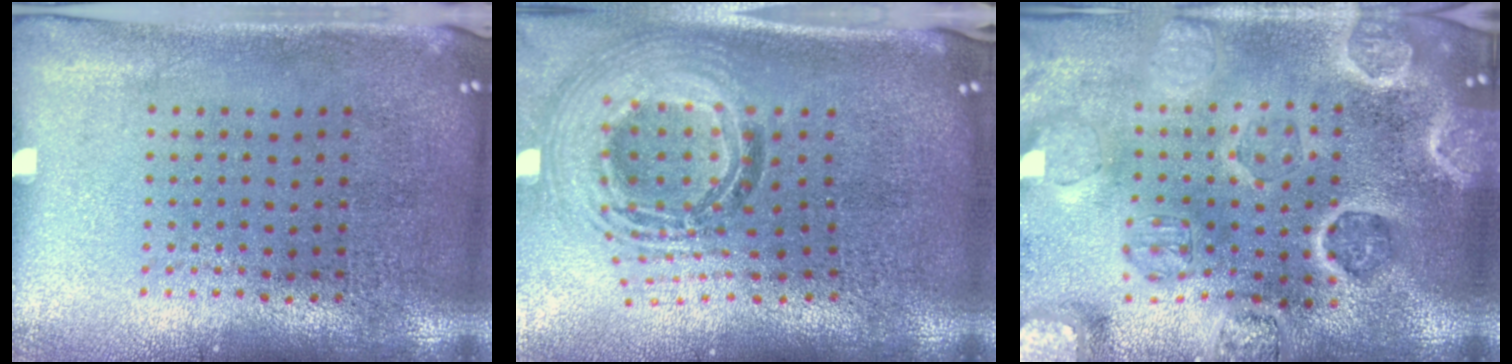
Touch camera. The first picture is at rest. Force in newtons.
{"total": 2.1, "press": 1.6, "slide": 1.2}
{"total": 3.9, "press": 3.7, "slide": 1.2}